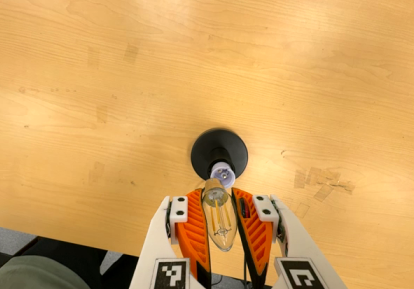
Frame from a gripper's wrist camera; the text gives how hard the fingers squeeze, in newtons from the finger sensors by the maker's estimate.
{"total": 18.7, "left": 19.5, "right": 18.0}